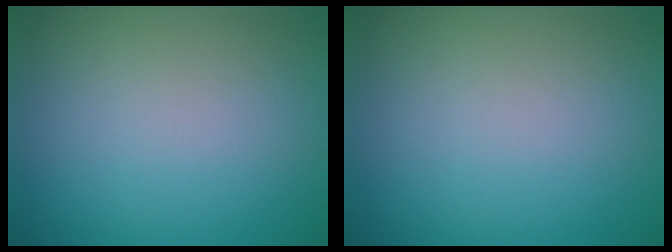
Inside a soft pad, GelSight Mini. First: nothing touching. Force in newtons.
{"total": 0.0}